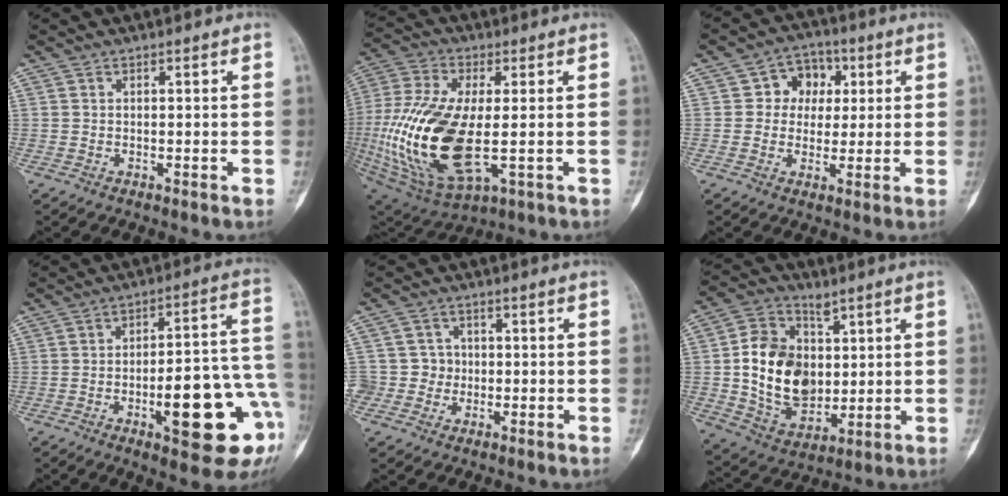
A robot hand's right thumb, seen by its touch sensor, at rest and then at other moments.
{"total": 23.9, "force": [-2.2, 11.1, 21.0], "torque": [-0.460, -0.017, -0.021]}
{"total": 7.9, "force": [1.7, 6.9, 3.5], "torque": [0.000, 0.006, 0.020]}
{"total": 19.9, "force": [-6.7, 6.0, 17.7], "torque": [-0.183, 0.039, -0.080]}
{"total": 4.6, "force": [-0.8, 4.6, 0.2], "torque": [0.039, 0.016, -0.020]}
{"total": 16.1, "force": [1.9, 11.8, 10.8], "torque": [-0.152, -0.013, 0.045]}